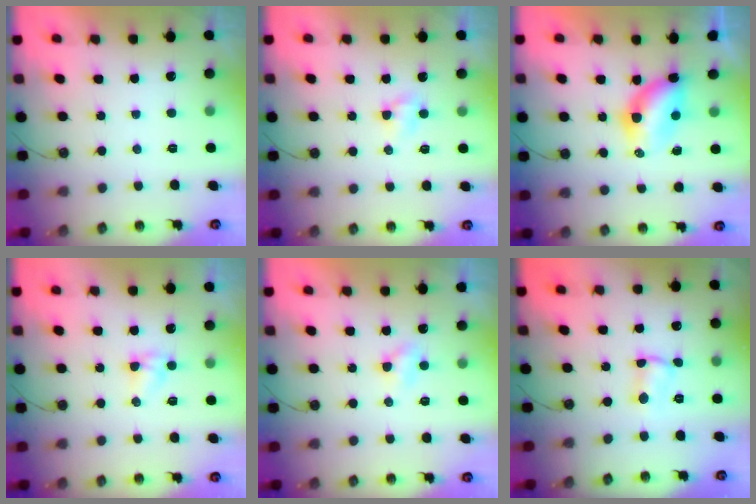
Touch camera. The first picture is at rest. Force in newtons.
{"total": 2.4, "press": 2.4, "slide": 0.3}
{"total": 6.0, "press": 6.0, "slide": 0.3}
{"total": 2.8, "press": 2.8, "slide": 0.2}
{"total": 3.4, "press": 3.4, "slide": 0.6}
{"total": 2.5, "press": 2.5, "slide": 0.5}